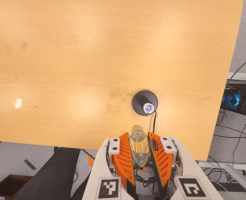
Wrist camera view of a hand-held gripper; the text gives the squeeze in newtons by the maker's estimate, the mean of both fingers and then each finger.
{"total": 12.5, "left": 12.8, "right": 12.2}